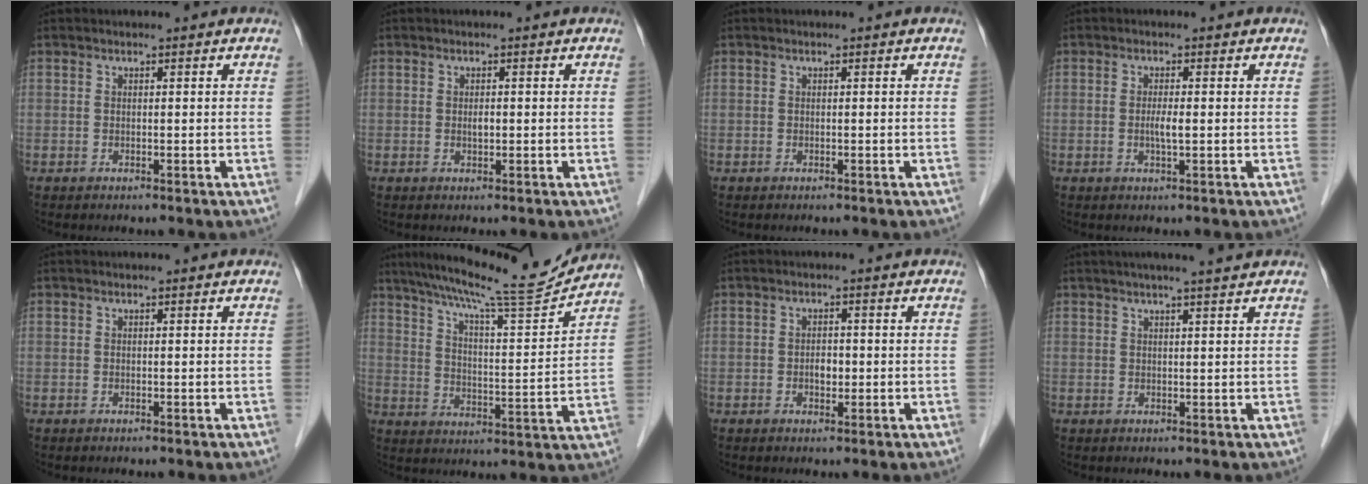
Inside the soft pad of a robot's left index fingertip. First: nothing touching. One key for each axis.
{"total": 0.9, "fx": -0.3, "fy": 0.4, "fz": 0.8, "tx": -0.014, "ty": -0.005, "tz": -0.006}
{"total": 0.0}
{"total": 1.9, "fx": -0.5, "fy": 0.1, "fz": 1.9, "tx": -0.037, "ty": -0.006, "tz": -0.010}
{"total": 0.0}
{"total": 15.4, "fx": 14.1, "fy": -0.7, "fz": 6.0, "tx": -0.106, "ty": -0.021, "tz": 0.208}
{"total": 1.9, "fx": -0.7, "fy": 1.1, "fz": 1.4, "tx": -0.021, "ty": -0.001, "tz": -0.013}
{"total": 5.4, "fx": 4.3, "fy": -0.7, "fz": 3.2, "tx": -0.045, "ty": 0.010, "tz": 0.055}